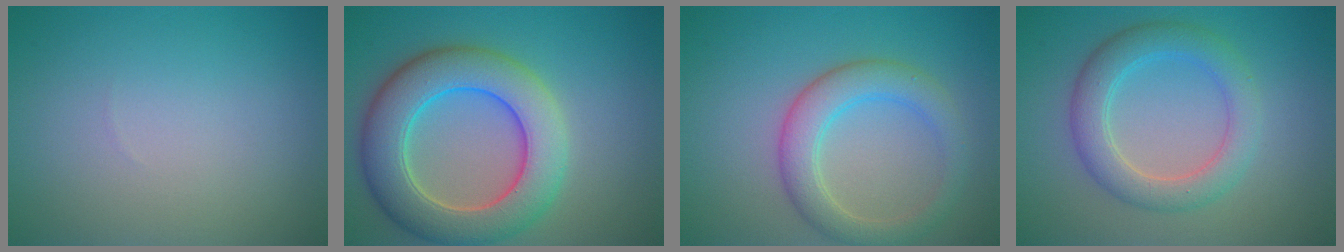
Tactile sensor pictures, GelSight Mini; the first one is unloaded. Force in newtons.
{"total": 8.7, "press": 8.7, "slide": 0.6}
{"total": 4.4, "press": 4.4, "slide": 0.4}
{"total": 4.3, "press": 4.3, "slide": 0.1}